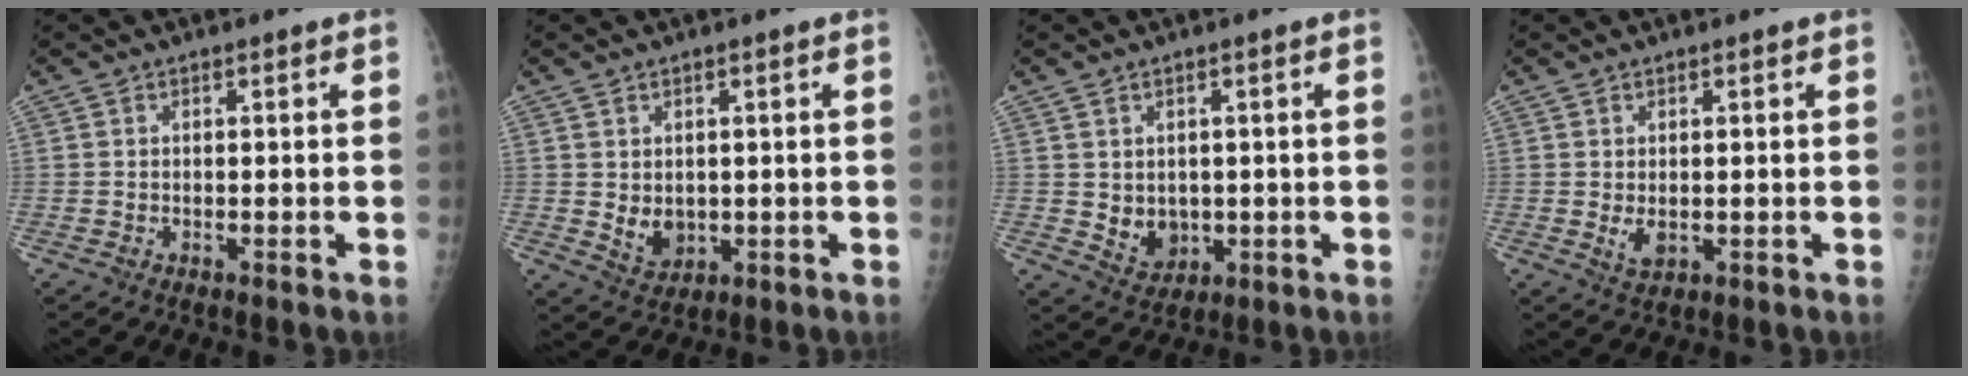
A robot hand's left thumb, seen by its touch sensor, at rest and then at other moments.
{"total": 4.2, "force": [0.2, 3.2, 2.7], "torque": [-0.033, -0.011, 0.018]}
{"total": 5.1, "force": [0.1, 4.2, 2.8], "torque": [-0.027, -0.009, 0.019]}
{"total": 2.6, "force": [0.0, 1.6, 2.1], "torque": [-0.029, -0.007, 0.008]}